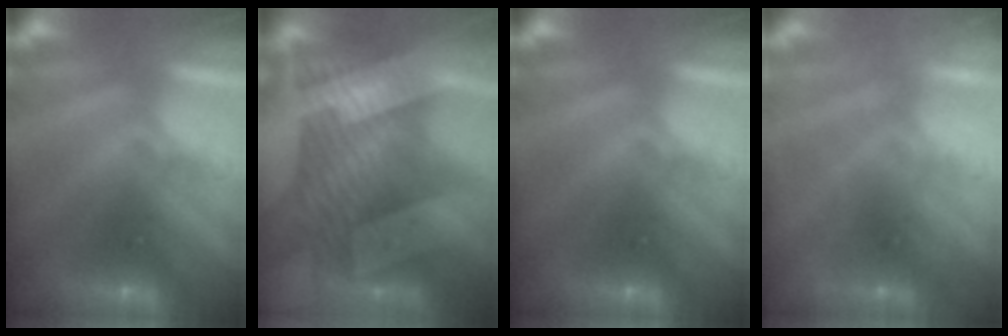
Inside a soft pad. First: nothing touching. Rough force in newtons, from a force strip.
{"total": 8.0}
{"total": 0.0}
{"total": 2.4}